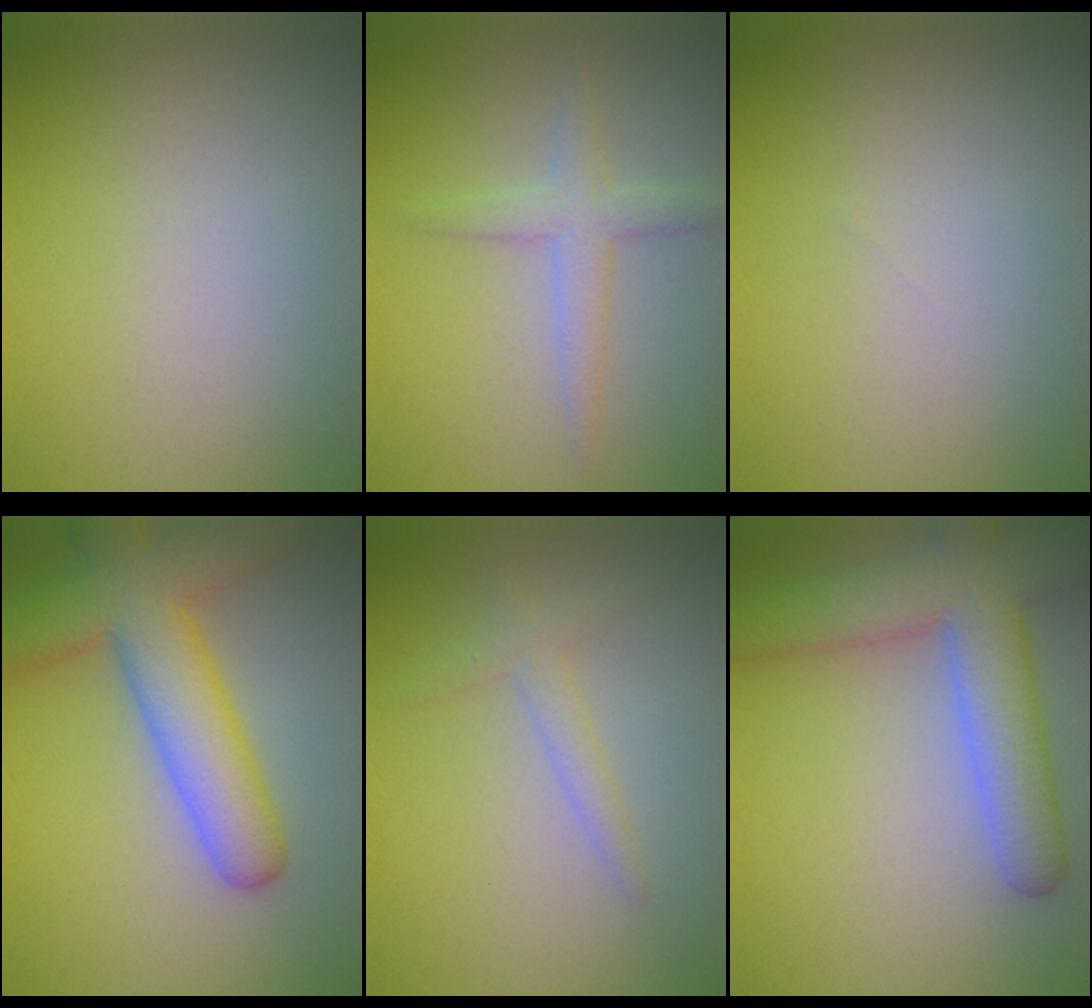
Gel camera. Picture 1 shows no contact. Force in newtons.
{"total": 2.4, "press": 2.4, "slide": 0.1}
{"total": 0.0}
{"total": 8.4, "press": 8.4, "slide": 0.4}
{"total": 1.7, "press": 1.7, "slide": 0.1}
{"total": 7.4, "press": 7.4, "slide": 0.5}